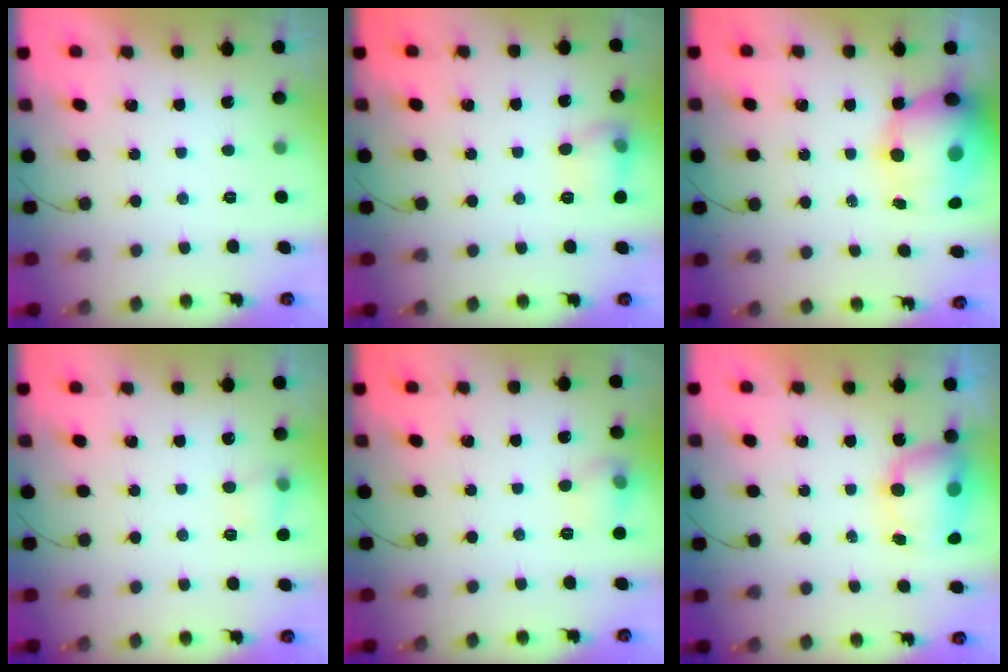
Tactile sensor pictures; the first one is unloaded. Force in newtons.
{"total": 8.2, "press": 8.1, "slide": 0.6}
{"total": 14.3, "press": 13.9, "slide": 3.3}
{"total": 5.7, "press": 5.5, "slide": 1.6}
{"total": 7.0, "press": 6.9, "slide": 1.3}
{"total": 7.9, "press": 7.8, "slide": 1.4}